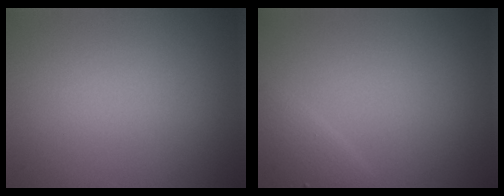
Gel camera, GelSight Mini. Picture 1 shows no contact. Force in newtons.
{"total": 1.4, "press": 1.4, "slide": 0.1}